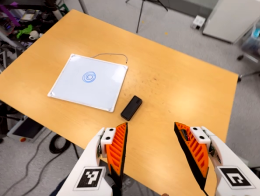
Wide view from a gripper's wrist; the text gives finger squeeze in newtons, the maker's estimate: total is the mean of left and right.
{"total": 0.0}